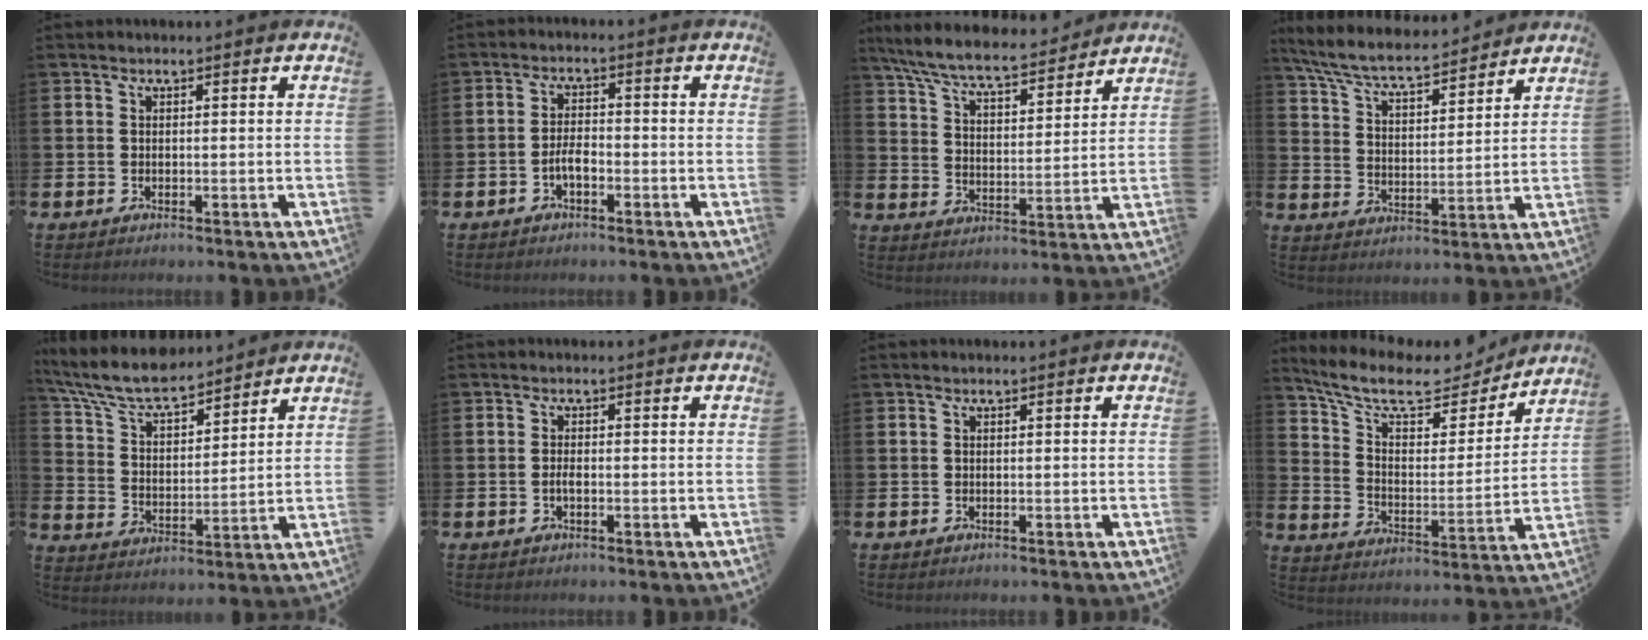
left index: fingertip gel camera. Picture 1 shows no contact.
{"total": 2.7, "force": [-1.2, 1.1, 2.2], "torque": [-0.039, 0.005, -0.024]}
{"total": 7.8, "force": [7.2, 1.2, 2.7], "torque": [-0.089, -0.046, 0.127]}
{"total": 7.1, "force": [6.6, 1.1, 2.5], "torque": [-0.080, -0.040, 0.115]}
{"total": 8.2, "force": [7.5, 1.7, 2.8], "torque": [-0.090, -0.041, 0.133]}
{"total": 1.1, "force": [-0.4, 0.4, 1.0], "torque": [-0.016, -0.001, -0.008]}
{"total": 0.0}
{"total": 10.9, "force": [9.3, 3.5, 4.4], "torque": [-0.118, -0.058, 0.157]}